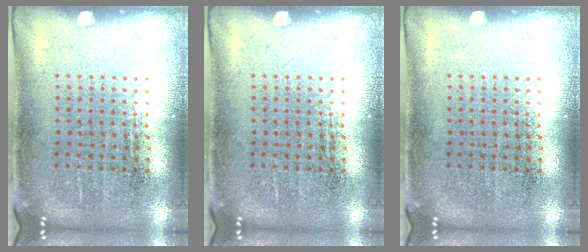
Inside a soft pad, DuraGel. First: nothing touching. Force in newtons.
{"total": 0.0}
{"total": 0.0}